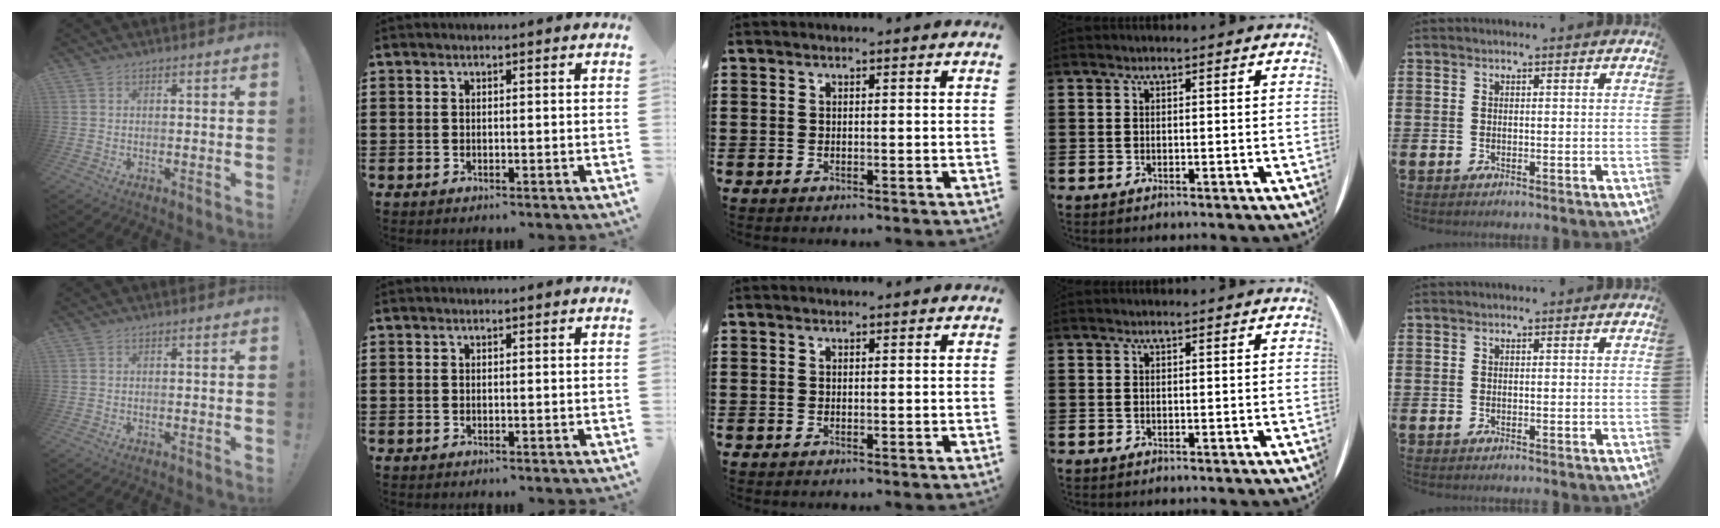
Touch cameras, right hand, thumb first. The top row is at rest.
{}